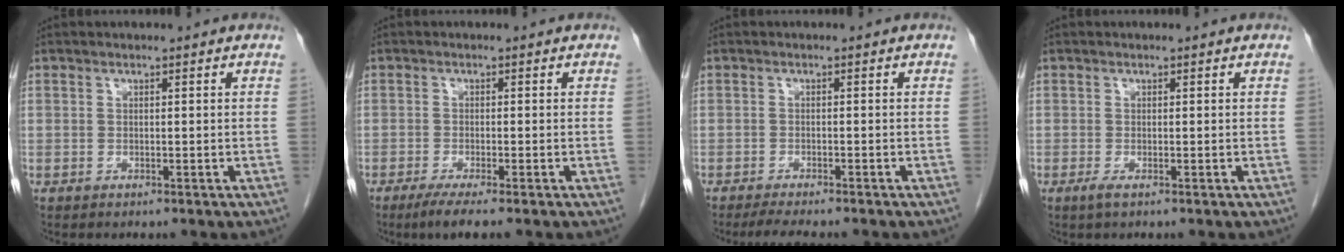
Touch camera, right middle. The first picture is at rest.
{"total": 3.8, "force": [-2.6, 0.0, 2.8], "torque": [-0.051, -0.012, -0.047]}
{"total": 5.5, "force": [-4.7, 0.6, 2.7], "torque": [-0.039, -0.011, -0.069]}
{"total": 1.1, "force": [-0.6, 0.1, 0.9], "torque": [-0.021, -0.003, -0.011]}